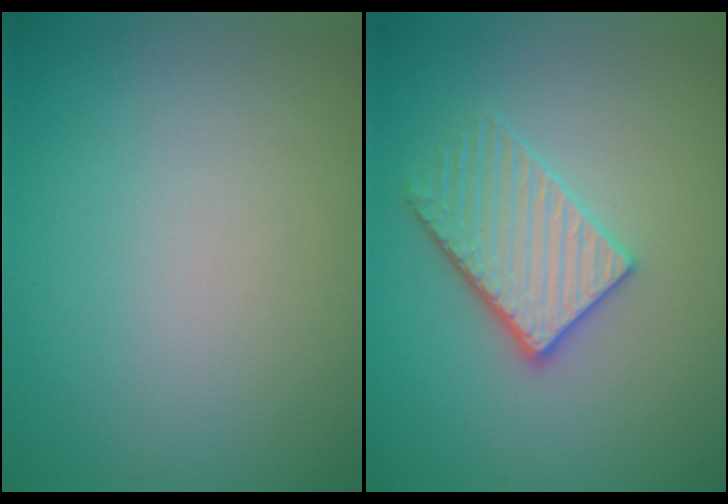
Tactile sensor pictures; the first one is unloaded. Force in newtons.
{"total": 3.7, "press": 3.3, "slide": 1.6}